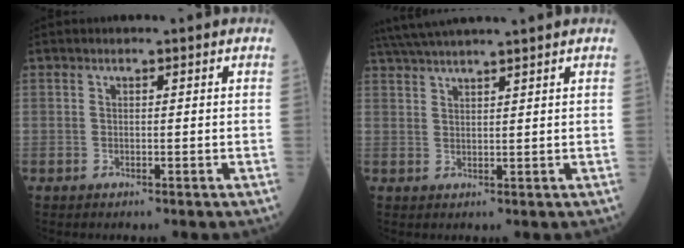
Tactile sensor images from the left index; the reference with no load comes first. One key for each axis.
{"total": 9.0, "fx": 7.9, "fy": -1.1, "fz": 4.2, "tx": -0.073, "ty": 0.030, "tz": 0.125}